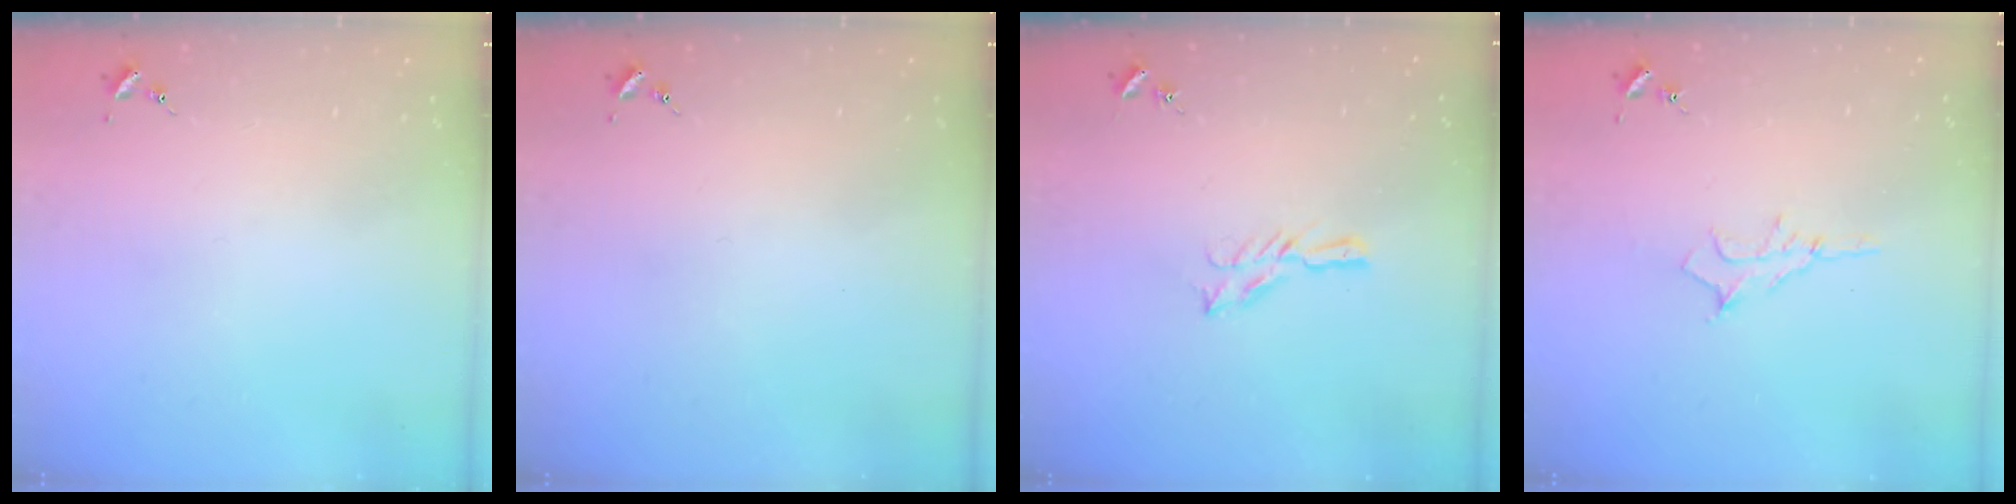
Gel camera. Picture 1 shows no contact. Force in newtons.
{"total": 0.0}
{"total": 5.1, "press": 5.1, "slide": 0.5}
{"total": 6.2, "press": 6.1, "slide": 0.8}